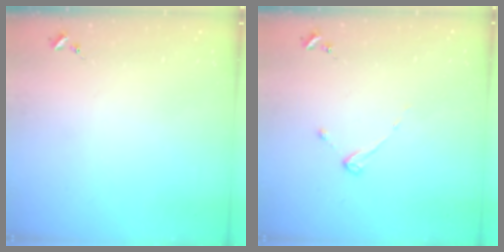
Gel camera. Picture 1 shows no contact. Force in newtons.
{"total": 2.6, "press": 2.5, "slide": 0.4}